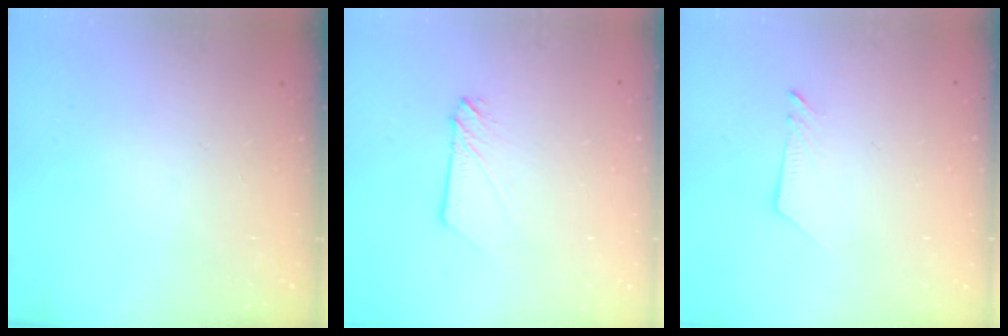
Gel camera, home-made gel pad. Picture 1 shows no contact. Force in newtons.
{"total": 3.3, "press": 3.2, "slide": 0.5}
{"total": 2.6, "press": 2.6, "slide": 0.3}